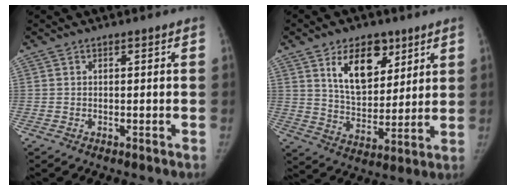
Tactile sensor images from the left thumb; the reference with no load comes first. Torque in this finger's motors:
{"motor_torque": [1.66, 0.89, 1.13, -1.07, 0.35]}